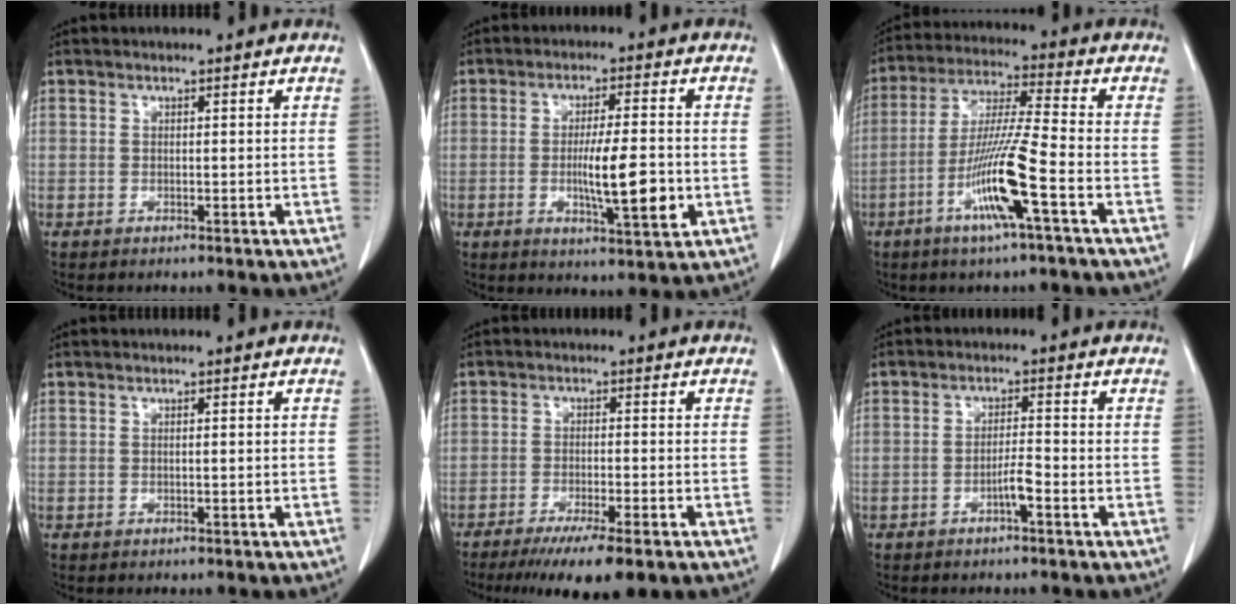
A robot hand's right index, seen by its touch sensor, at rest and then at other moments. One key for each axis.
{"total": 9.4, "fx": -1.7, "fy": 1.2, "fz": 9.2, "tx": -0.148, "ty": -0.011, "tz": -0.028}
{"total": 12.2, "fx": -4.8, "fy": -0.7, "fz": 11.1, "tx": -0.221, "ty": -0.011, "tz": -0.096}
{"total": 0.6, "fx": -0.1, "fy": 0.0, "fz": 0.5, "tx": -0.010, "ty": 0.000, "tz": 0.000}
{"total": 9.8, "fx": -6.9, "fy": 0.6, "fz": 6.9, "tx": -0.101, "ty": -0.021, "tz": -0.103}
{"total": 2.8, "fx": -1.4, "fy": 0.0, "fz": 2.4, "tx": -0.041, "ty": 0.001, "tz": -0.027}